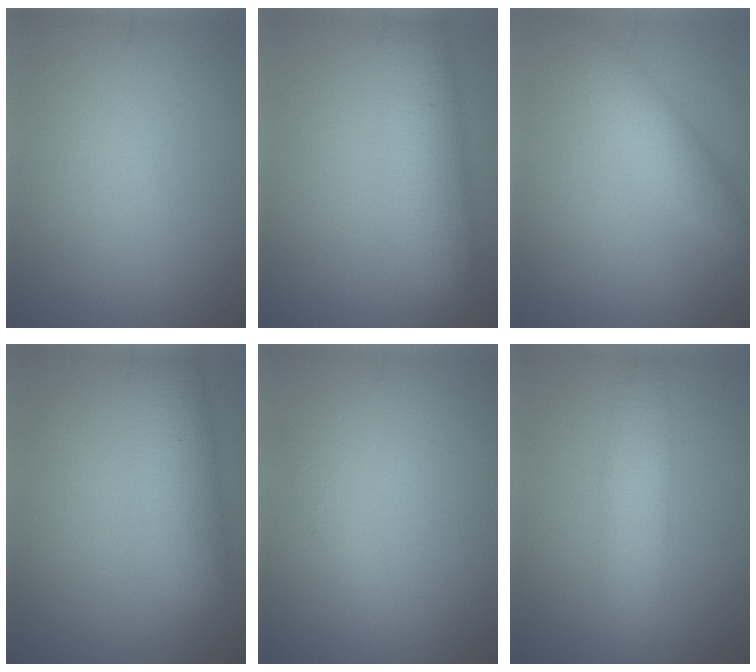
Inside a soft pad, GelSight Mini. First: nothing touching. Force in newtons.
{"total": 5.5, "press": 5.5, "slide": 0.3}
{"total": 2.4, "press": 2.4, "slide": 0.2}
{"total": 5.4, "press": 5.4, "slide": 0.2}
{"total": 1.1, "press": 1.1, "slide": 0.0}
{"total": 3.9, "press": 3.9, "slide": 0.1}